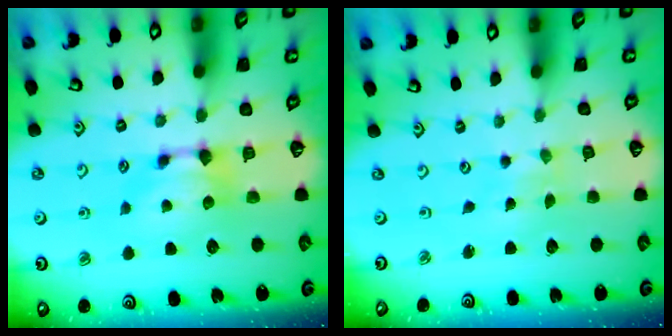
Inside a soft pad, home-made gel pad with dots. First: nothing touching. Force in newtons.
{"total": 5.3, "press": 5.2, "slide": 0.2}